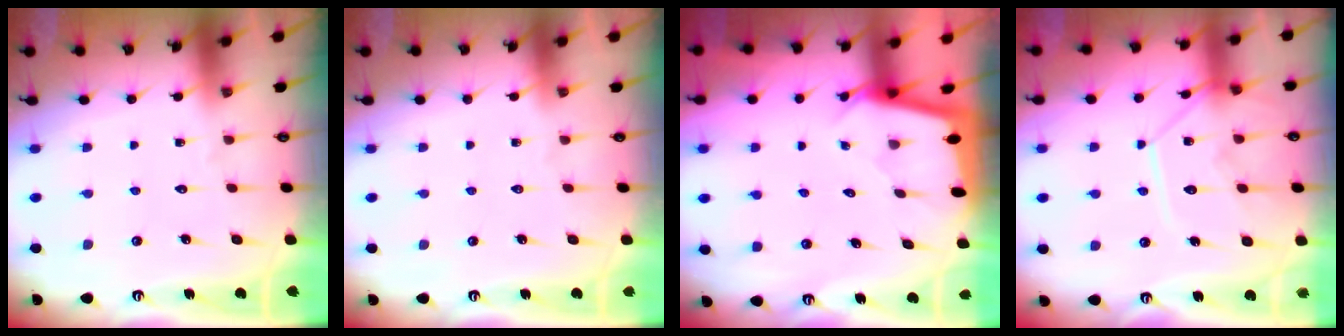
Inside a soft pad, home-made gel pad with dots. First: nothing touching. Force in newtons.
{"total": 0.0}
{"total": 2.1, "press": 2.1, "slide": 0.1}
{"total": 11.2, "press": 11.1, "slide": 1.4}